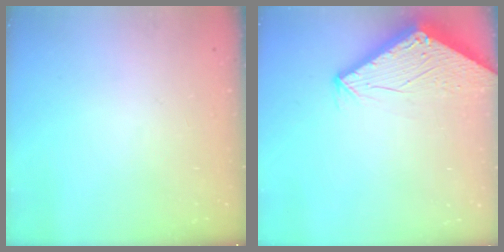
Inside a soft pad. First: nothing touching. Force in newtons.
{"total": 2.8, "press": 2.8, "slide": 0.1}